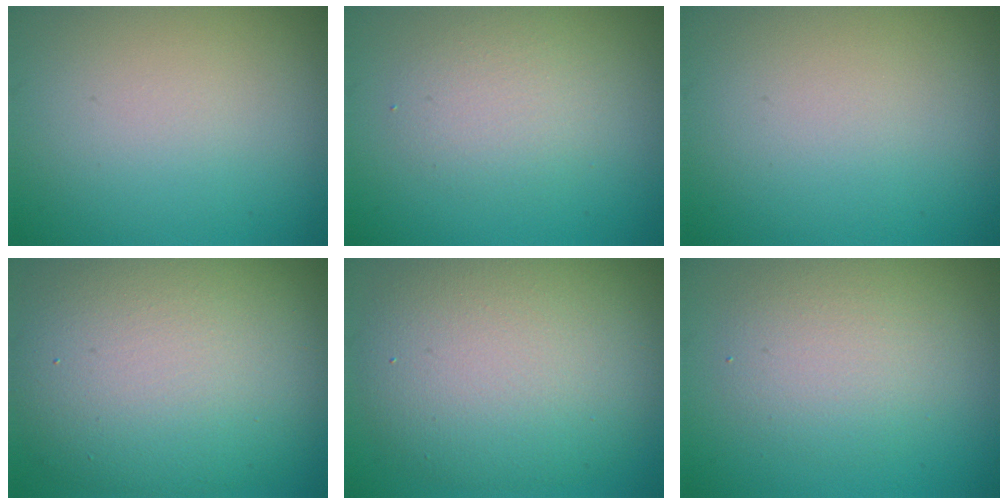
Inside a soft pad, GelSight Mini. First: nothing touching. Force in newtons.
{"total": 2.4, "press": 2.4, "slide": 0.3}
{"total": 0.0}
{"total": 12.3, "press": 12.2, "slide": 1.1}
{"total": 9.4, "press": 9.3, "slide": 0.6}
{"total": 3.6, "press": 3.6, "slide": 0.1}